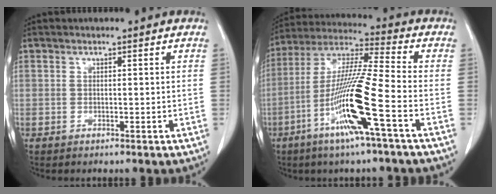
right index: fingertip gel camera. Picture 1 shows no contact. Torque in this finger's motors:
{"motor_torque": [2.13, 0.01, 0.41, 0.21]}